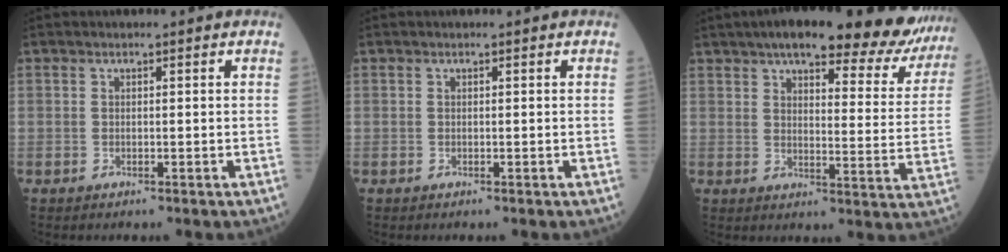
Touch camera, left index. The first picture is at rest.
{"total": 0.0}
{"total": 25.1, "force": [21.4, 5.2, 12.1], "torque": [-0.156, -0.027, 0.249]}